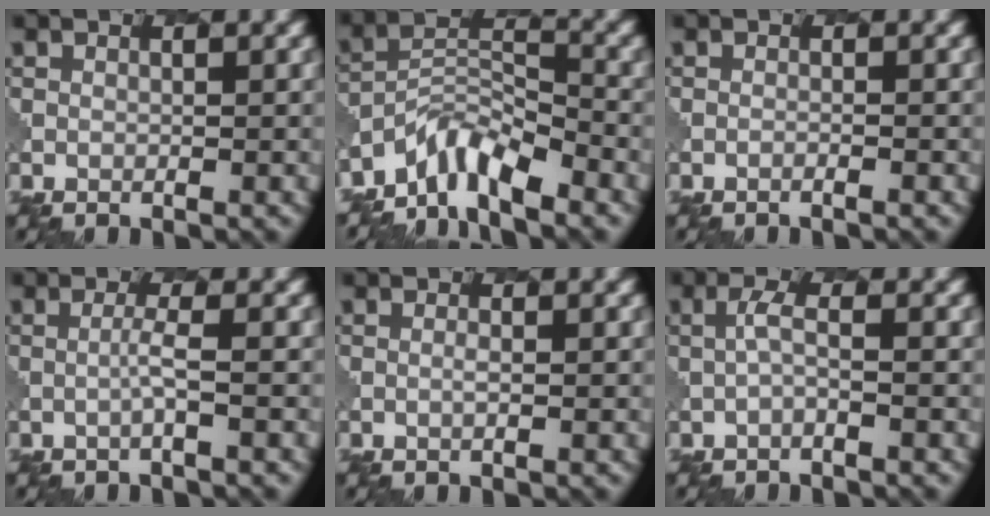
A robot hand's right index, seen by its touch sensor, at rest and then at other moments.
{"total": 4.9, "force": [-4.3, 1.3, 2.0], "torque": [-0.032, -0.001, -0.088]}
{"total": 0.7, "force": [-0.6, 0.2, 0.3], "torque": [0.000, -0.004, -0.019]}
{"total": 1.3, "force": [-0.2, 0.0, 1.3], "torque": [-0.023, 0.001, -0.009]}
{"total": 0.6, "force": [0.2, 0.1, 0.5], "torque": [-0.007, 0.000, 0.000]}
{"total": 1.3, "force": [-0.1, 0.2, 1.2], "torque": [-0.030, 0.001, -0.005]}